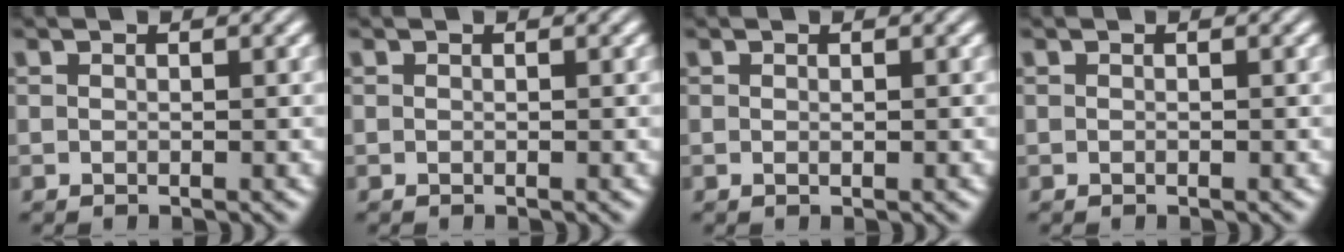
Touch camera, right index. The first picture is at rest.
{"total": 0.0}
{"total": 0.0}
{"total": 0.0}